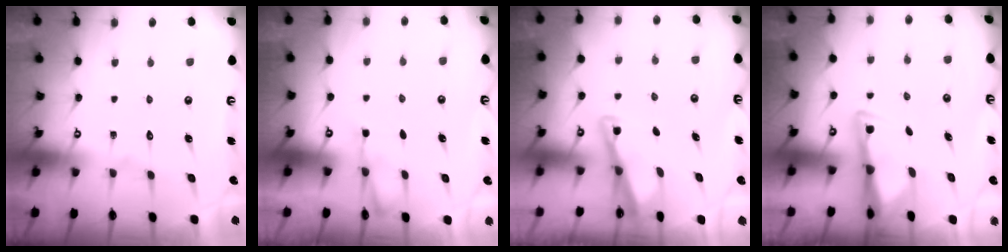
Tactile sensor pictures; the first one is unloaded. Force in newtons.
{"total": 3.7, "press": 3.7, "slide": 0.5}
{"total": 2.9, "press": 2.9, "slide": 0.4}
{"total": 2.8, "press": 2.7, "slide": 0.6}